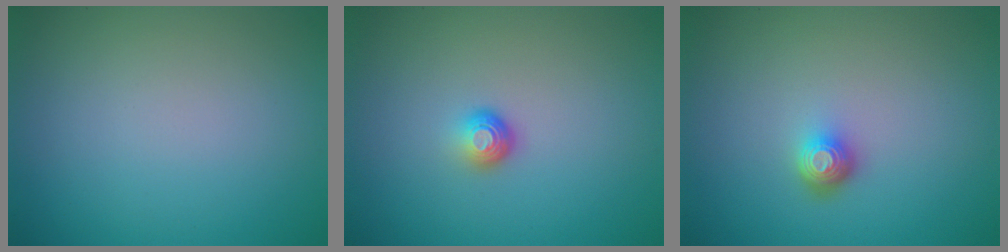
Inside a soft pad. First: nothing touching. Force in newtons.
{"total": 1.6, "press": 1.0, "slide": 1.2}
{"total": 1.7, "press": 1.3, "slide": 1.2}